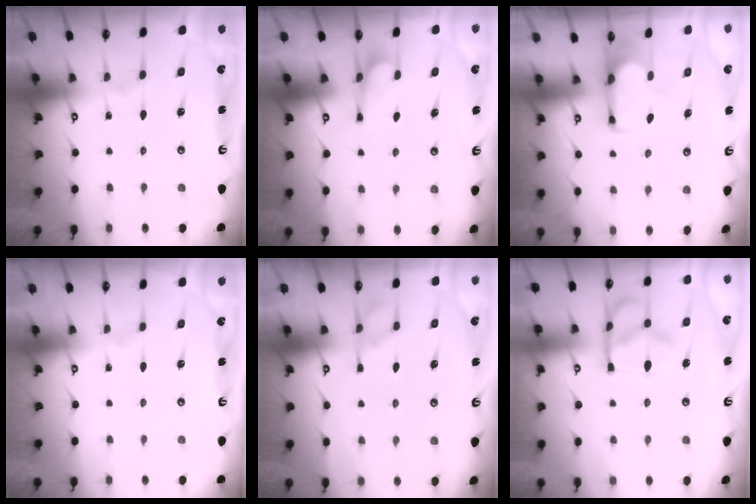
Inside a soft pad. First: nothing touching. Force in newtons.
{"total": 2.1, "press": 2.0, "slide": 0.7}
{"total": 1.9, "press": 1.8, "slide": 0.8}
{"total": 0.0}
{"total": 1.3, "press": 0.4, "slide": 1.2}
{"total": 5.6, "press": 5.3, "slide": 1.7}